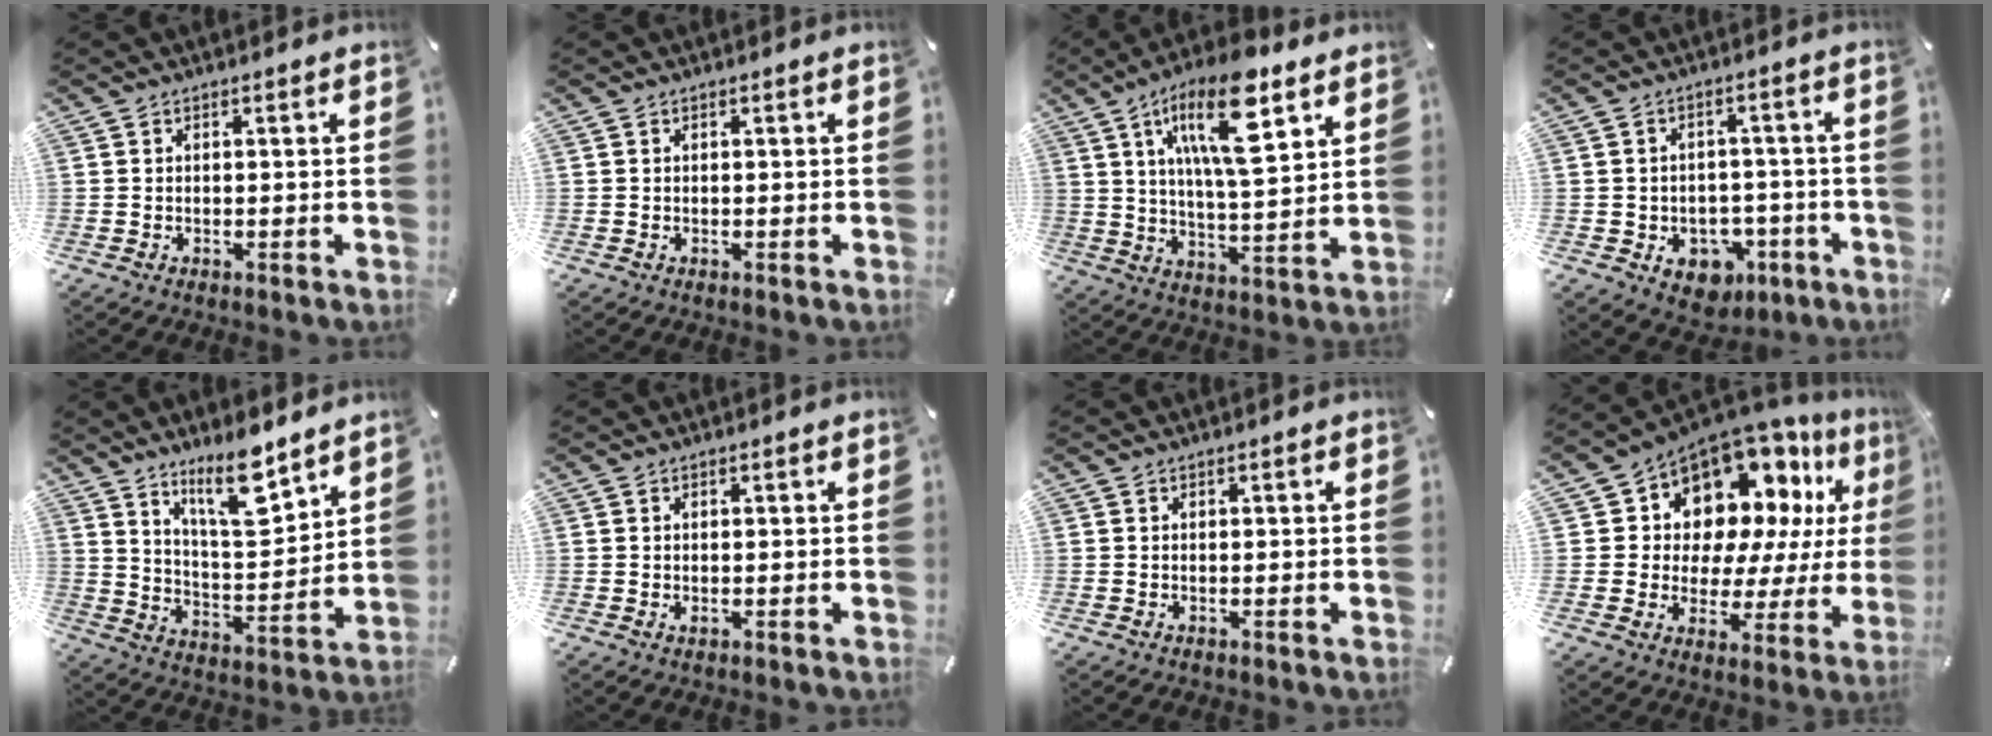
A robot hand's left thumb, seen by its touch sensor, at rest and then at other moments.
{"total": 0.0}
{"total": 17.9, "force": [9.0, 5.8, 14.3], "torque": [-0.248, -0.027, 0.141]}
{"total": 7.7, "force": [-2.8, 6.4, 3.2], "torque": [-0.032, 0.018, -0.043]}
{"total": 13.1, "force": [9.8, 3.8, 7.8], "torque": [-0.130, -0.064, 0.170]}
{"total": 0.7, "force": [0.0, 0.4, 0.5], "torque": [-0.001, -0.002, -0.002]}
{"total": 0.0}
{"total": 14.1, "force": [9.6, 9.1, 5.0], "torque": [-0.089, -0.087, 0.174]}